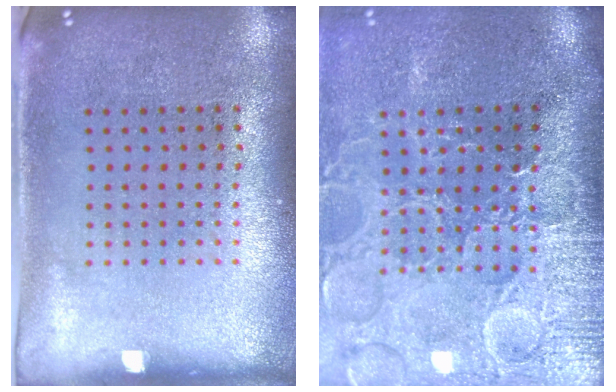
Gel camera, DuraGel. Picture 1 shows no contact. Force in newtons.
{"total": 4.3, "press": 3.8, "slide": 2.0}